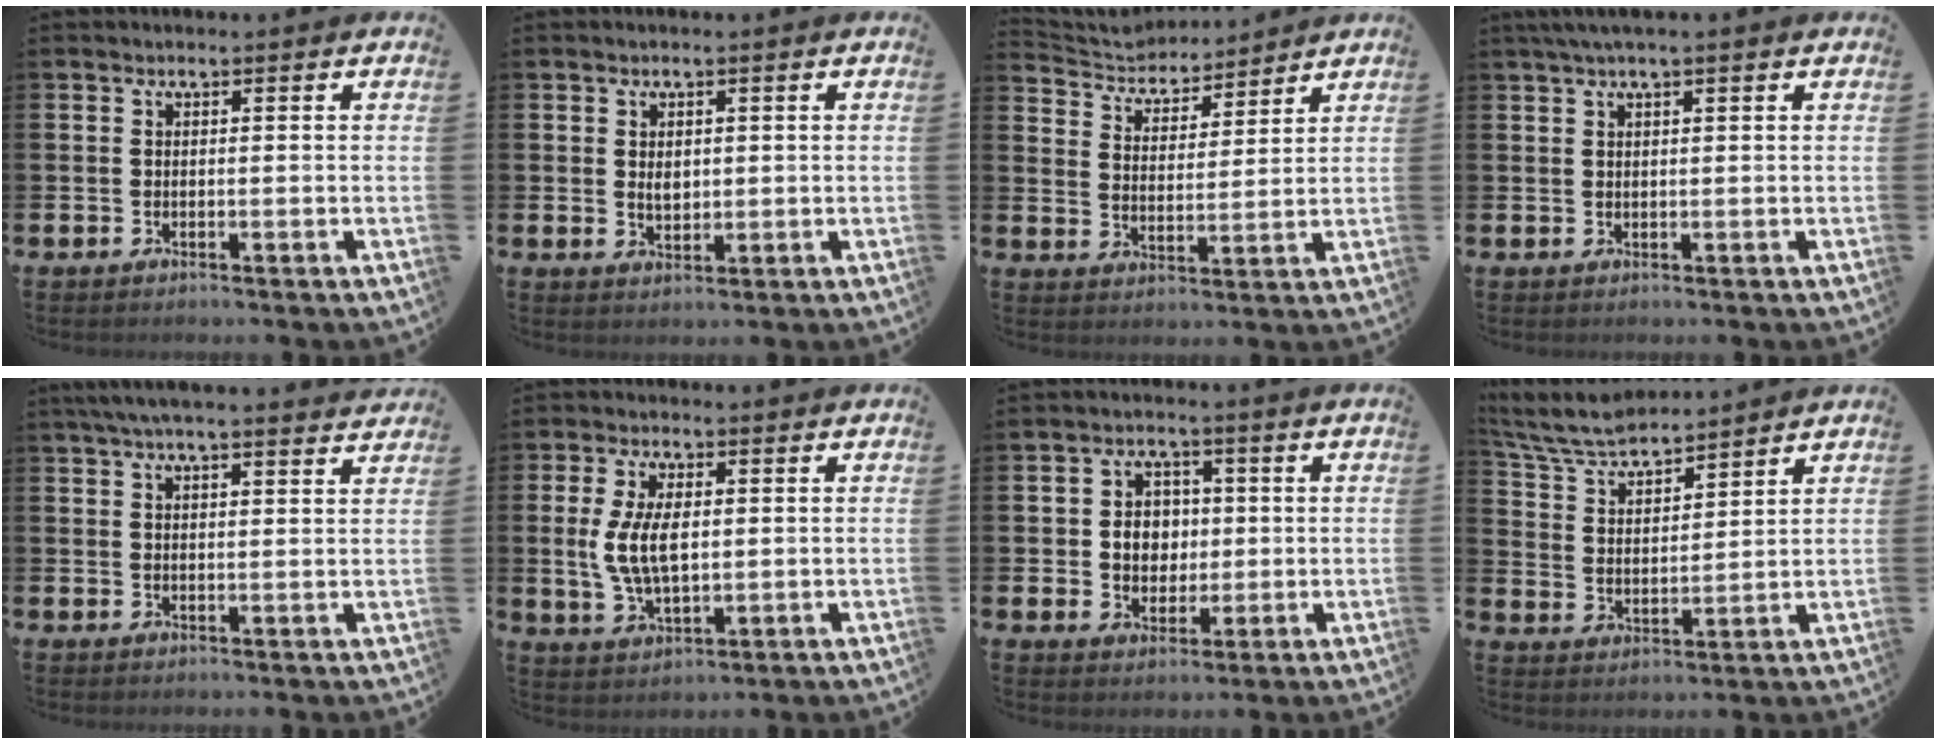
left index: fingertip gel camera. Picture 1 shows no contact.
{"total": 1.9, "force": [0.7, 1.3, 1.2], "torque": [-0.002, -0.002, 0.008]}
{"total": 4.9, "force": [4.6, 1.6, 0.1], "torque": [-0.028, -0.034, 0.078]}
{"total": 2.1, "force": [1.5, 0.0, 1.4], "torque": [-0.036, 0.007, 0.029]}
{"total": 4.7, "force": [4.4, 0.2, 1.8], "torque": [-0.045, -0.010, 0.081]}
{"total": 6.7, "force": [1.0, 3.5, 5.7], "torque": [-0.105, 0.003, 0.013]}
{"total": 4.3, "force": [0.6, 3.9, 1.7], "torque": [-0.035, 0.009, 0.003]}
{"total": 6.7, "force": [6.4, 1.2, 1.6], "torque": [-0.058, -0.038, 0.113]}